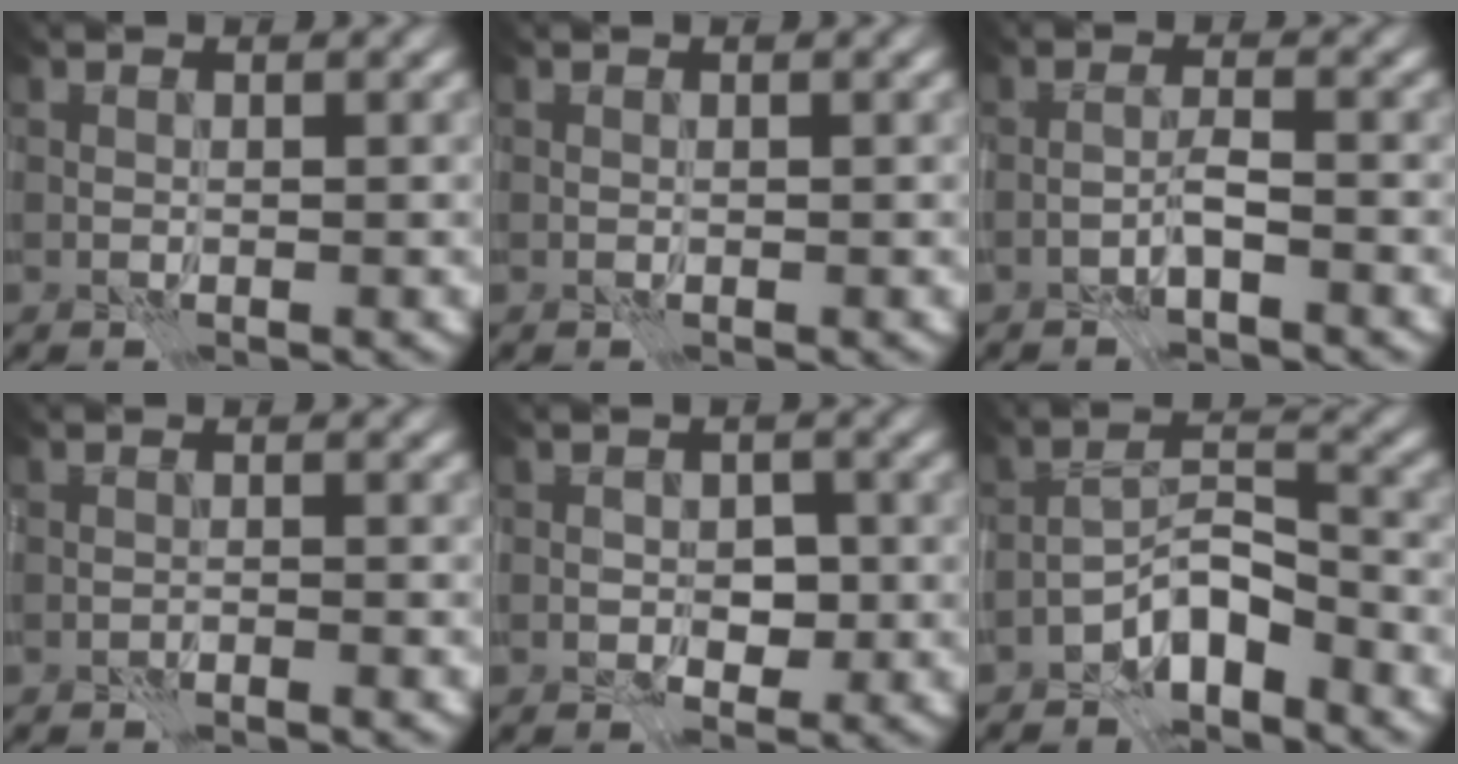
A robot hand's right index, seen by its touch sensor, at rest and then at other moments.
{"total": 0.0}
{"total": 1.6, "force": [-1.1, 0.1, 1.2], "torque": [-0.021, 0.009, -0.027]}
{"total": 0.9, "force": [-0.9, 0.0, 0.4], "torque": [-0.006, 0.002, -0.018]}
{"total": 2.2, "force": [-0.6, 1.5, 1.5], "torque": [-0.016, -0.001, -0.010]}
{"total": 4.5, "force": [-3.1, 1.5, 2.9], "torque": [-0.043, 0.016, -0.065]}